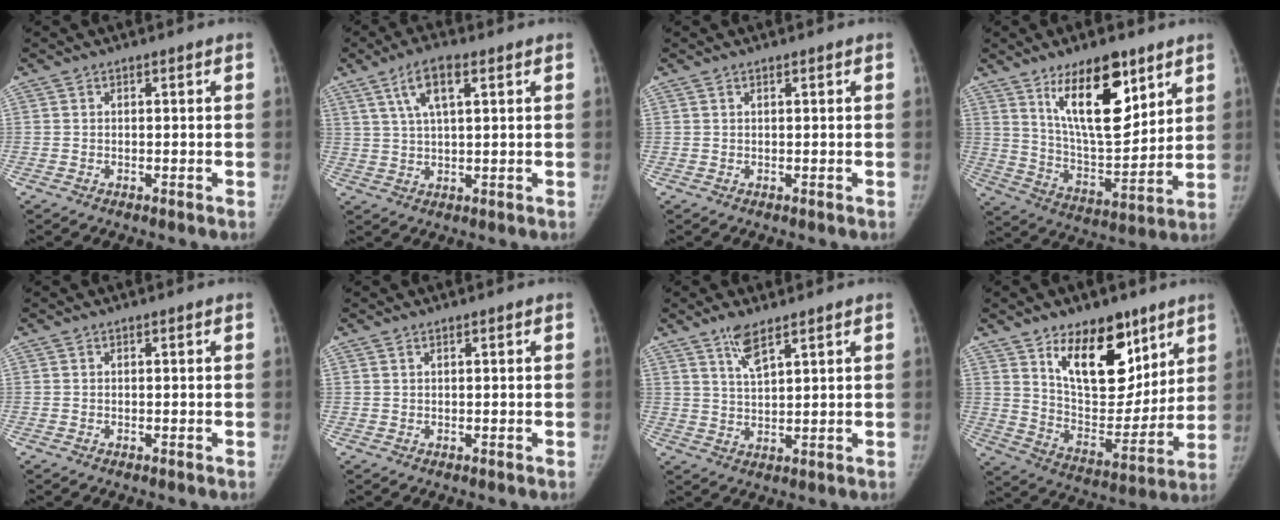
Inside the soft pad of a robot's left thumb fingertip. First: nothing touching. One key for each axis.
{"total": 7.3, "fx": 3.3, "fy": 2.4, "fz": 6.0, "tx": -0.111, "ty": 0.002, "tz": 0.065}
{"total": 0.0}
{"total": 17.1, "fx": 9.4, "fy": 6.7, "fz": 12.6, "tx": -0.162, "ty": -0.061, "tz": 0.169}
{"total": 0.0}
{"total": 0.0}
{"total": 4.5, "fx": 3.2, "fy": 1.1, "fz": 3.1, "tx": -0.054, "ty": -0.021, "tz": 0.065}
{"total": 18.9, "fx": 10.7, "fy": 10.5, "fz": 11.6, "tx": -0.111, "ty": -0.073, "tz": 0.182}